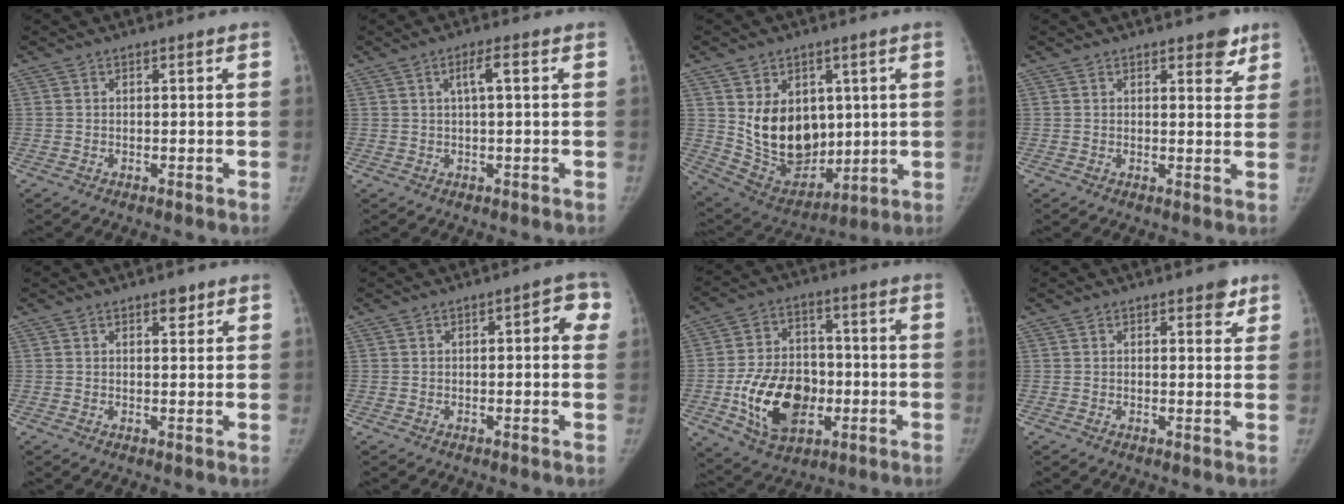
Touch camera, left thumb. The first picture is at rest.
{"total": 3.1, "force": [0.8, 0.4, 2.9], "torque": [-0.059, 0.010, 0.015]}
{"total": 15.9, "force": [2.6, 11.6, 10.5], "torque": [-0.119, -0.027, 0.078]}
{"total": 4.3, "force": [2.8, 2.0, 2.6], "torque": [-0.006, -0.014, 0.032]}
{"total": 2.0, "force": [1.3, 1.0, 1.1], "torque": [-0.004, -0.006, 0.018]}
{"total": 4.1, "force": [1.0, 1.8, 3.5], "torque": [-0.021, 0.007, 0.002]}
{"total": 16.6, "force": [-4.0, 11.5, 11.2], "torque": [-0.158, 0.012, -0.060]}
{"total": 3.1, "force": [2.0, 1.5, 1.8], "torque": [-0.002, -0.009, 0.022]}